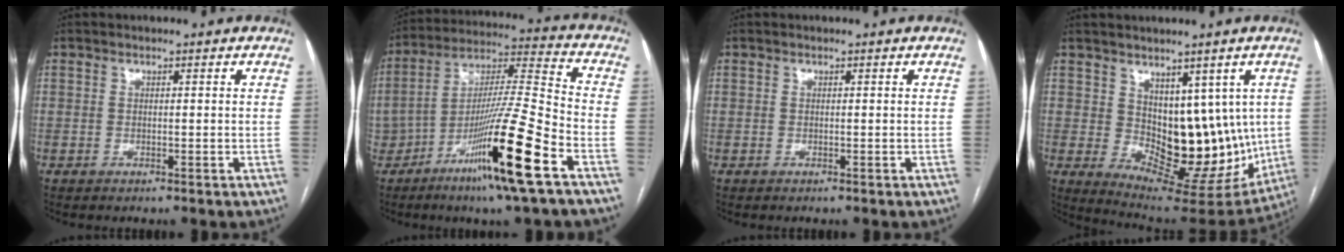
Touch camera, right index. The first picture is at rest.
{"total": 17.0, "force": [-8.4, -0.2, 14.8], "torque": [-0.270, -0.021, -0.150]}
{"total": 0.0}
{"total": 14.3, "force": [1.4, 8.3, 11.5], "torque": [-0.134, -0.003, 0.049]}